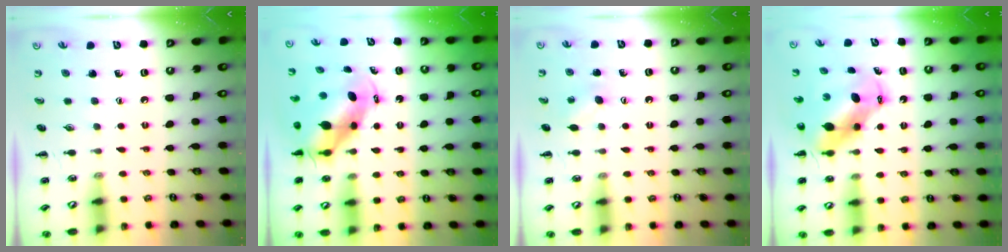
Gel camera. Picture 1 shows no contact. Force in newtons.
{"total": 6.9, "press": 6.7, "slide": 1.6}
{"total": 4.6, "press": 4.5, "slide": 1.2}
{"total": 7.2, "press": 6.9, "slide": 2.1}